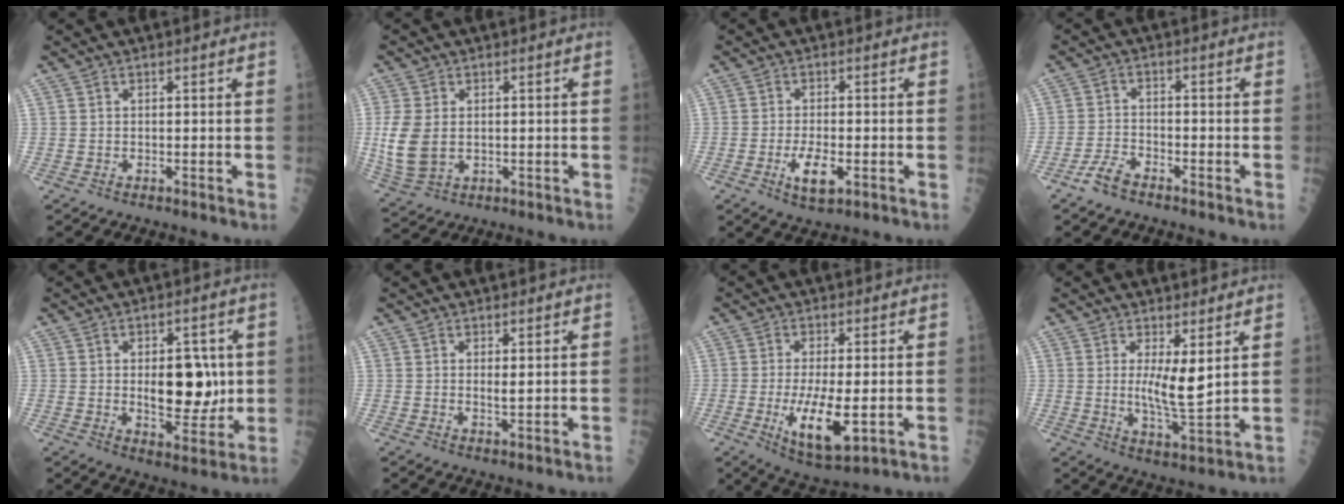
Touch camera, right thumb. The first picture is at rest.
{"total": 8.7, "force": [0.0, 5.9, 6.4], "torque": [-0.142, -0.005, 0.011]}
{"total": 5.5, "force": [-1.8, 2.2, 4.8], "torque": [-0.080, 0.000, -0.026]}
{"total": 4.0, "force": [-3.1, 1.4, 2.1], "torque": [-0.043, 0.020, -0.060]}
{"total": 11.5, "force": [0.7, 6.4, 9.6], "torque": [-0.089, -0.011, 0.020]}
{"total": 1.3, "force": [0.5, 0.3, 1.2], "torque": [-0.020, -0.006, 0.009]}
{"total": 11.1, "force": [-2.1, 3.7, 10.2], "torque": [-0.178, -0.023, -0.024]}
{"total": 6.4, "force": [2.0, 1.3, 6.0], "torque": [-0.107, -0.029, 0.043]}